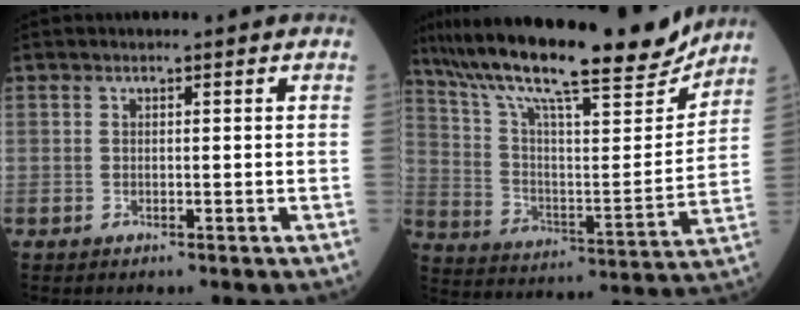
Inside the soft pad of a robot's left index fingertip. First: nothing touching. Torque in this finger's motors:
{"motor_torque": [0.73, -1.41, 0.73, 0.21]}